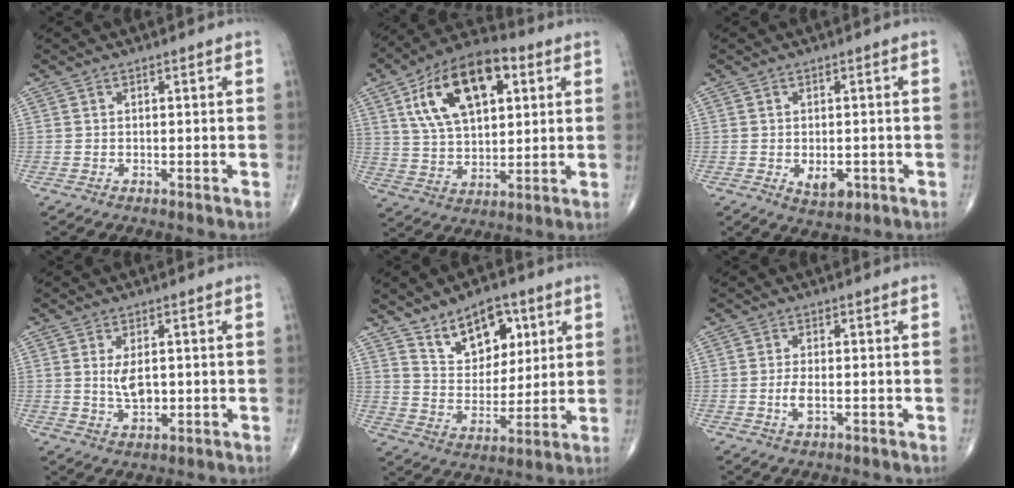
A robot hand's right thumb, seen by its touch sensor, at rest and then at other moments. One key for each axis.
{"total": 19.2, "fx": 6.8, "fy": 10.1, "fz": 14.8, "tx": -0.233, "ty": 0.001, "tz": 0.115}
{"total": 4.2, "fx": -1.1, "fy": 2.4, "fz": 3.3, "tx": -0.037, "ty": -0.002, "tz": -0.008}
{"total": 4.5, "fx": 0.5, "fy": 2.3, "fz": 3.8, "tx": -0.066, "ty": -0.010, "tz": 0.015}
{"total": 12.9, "fx": 6.9, "fy": 7.7, "fz": 7.7, "tx": -0.084, "ty": -0.042, "tz": 0.125}
{"total": 2.9, "fx": -0.6, "fy": 1.1, "fz": 2.6, "tx": -0.058, "ty": -0.003, "tz": -0.012}